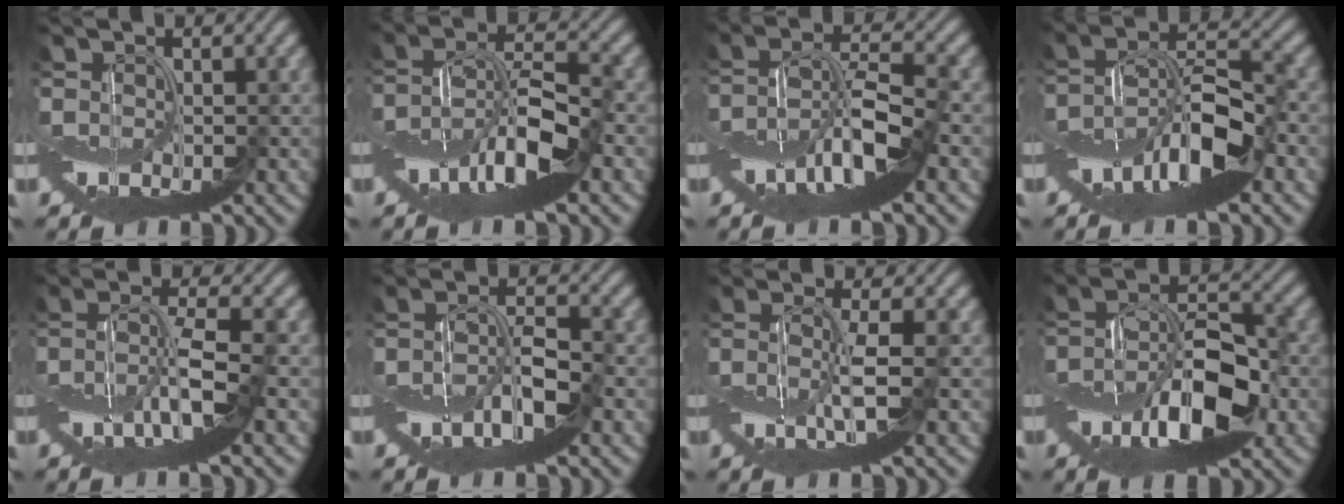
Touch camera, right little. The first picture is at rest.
{"total": 7.8, "force": [-3.9, 2.3, 6.3], "torque": [-0.119, 0.008, -0.082]}
{"total": 7.5, "force": [-3.6, 2.0, 6.3], "torque": [-0.120, 0.009, -0.077]}
{"total": 8.7, "force": [-4.5, 2.9, 6.9], "torque": [-0.125, 0.010, -0.089]}
{"total": 5.3, "force": [-2.0, 1.0, 4.8], "torque": [-0.096, 0.004, -0.041]}
{"total": 4.4, "force": [-2.1, 1.2, 3.7], "torque": [-0.073, 0.003, -0.041]}
{"total": 3.2, "force": [-0.6, 0.3, 3.1], "torque": [-0.075, -0.007, -0.010]}
{"total": 8.6, "force": [-3.7, 3.6, 6.9], "torque": [-0.125, 0.010, -0.069]}